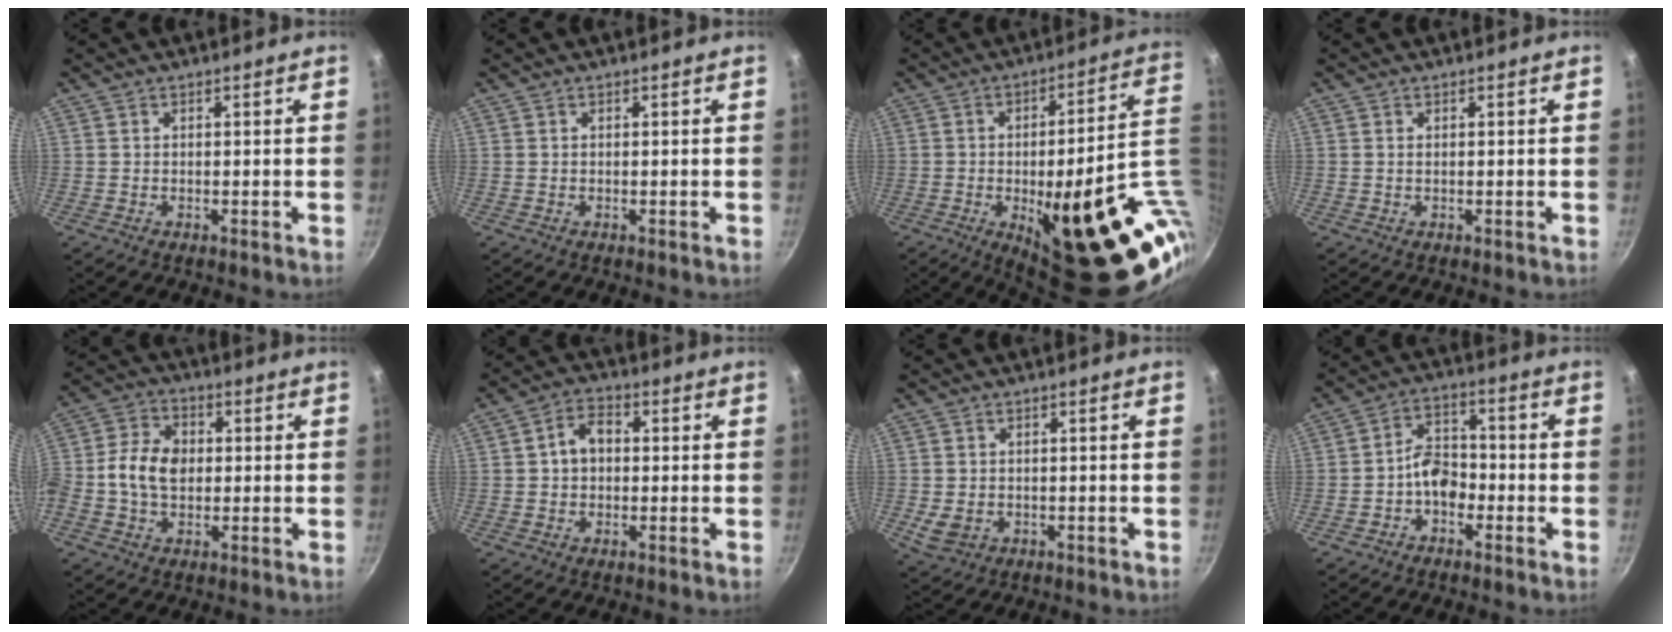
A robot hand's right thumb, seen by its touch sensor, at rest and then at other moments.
{"total": 0.0}
{"total": 30.9, "force": [-5.0, 10.9, 28.5], "torque": [-0.329, -0.005, -0.042]}
{"total": 0.5, "force": [0.1, 0.3, 0.4], "torque": [-0.008, 0.000, 0.002]}
{"total": 10.0, "force": [-0.2, 7.3, 6.8], "torque": [-0.109, 0.018, -0.022]}
{"total": 6.0, "force": [0.5, 4.4, 4.1], "torque": [-0.054, 0.014, -0.001]}
{"total": 4.3, "force": [-0.9, 3.4, 2.5], "torque": [-0.046, 0.002, -0.006]}
{"total": 6.5, "force": [-2.4, 4.5, 4.1], "torque": [-0.043, 0.035, -0.048]}